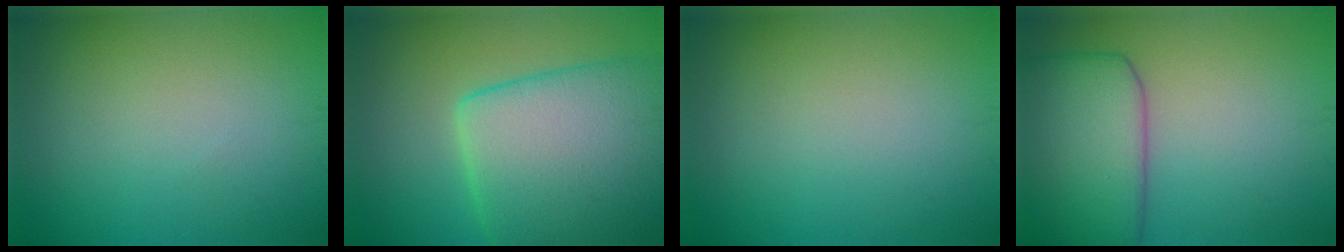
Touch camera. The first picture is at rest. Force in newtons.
{"total": 11.0, "press": 10.9, "slide": 0.7}
{"total": 0.0}
{"total": 8.2, "press": 8.2, "slide": 0.3}